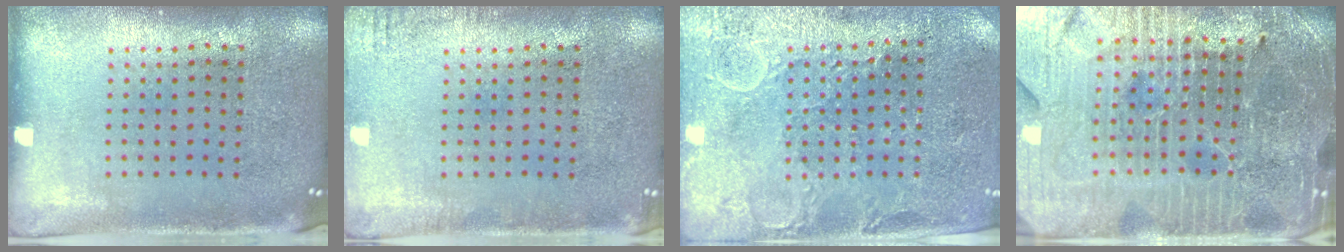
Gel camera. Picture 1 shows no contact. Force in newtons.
{"total": 1.4, "press": 1.4, "slide": 0.1}
{"total": 2.7, "press": 2.6, "slide": 0.7}
{"total": 5.2, "press": 4.8, "slide": 1.8}